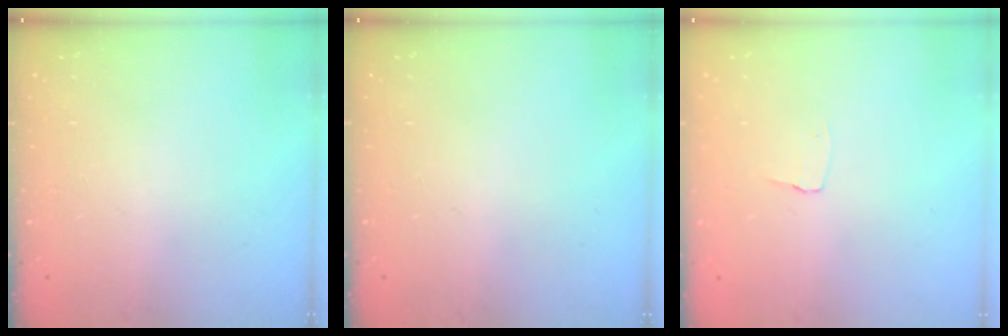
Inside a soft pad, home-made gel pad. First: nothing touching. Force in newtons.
{"total": 0.0}
{"total": 2.6, "press": 2.6, "slide": 0.2}